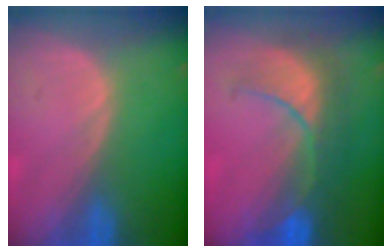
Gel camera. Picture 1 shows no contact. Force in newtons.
{"total": 8.4, "press": 8.3, "slide": 0.7}